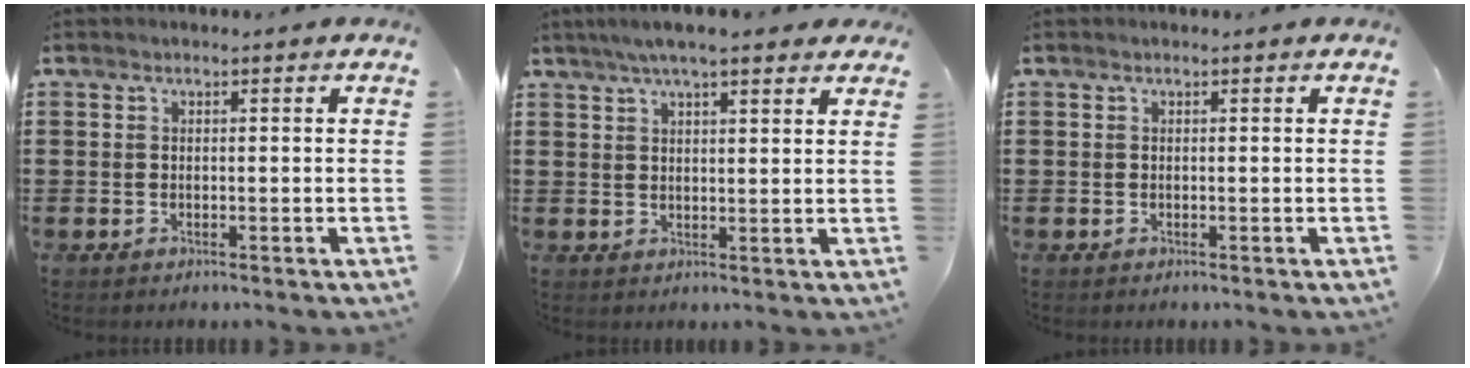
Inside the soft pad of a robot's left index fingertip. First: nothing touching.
{"total": 5.4, "force": [4.2, 0.7, 3.2], "torque": [-0.071, 0.000, 0.075]}
{"total": 0.0}